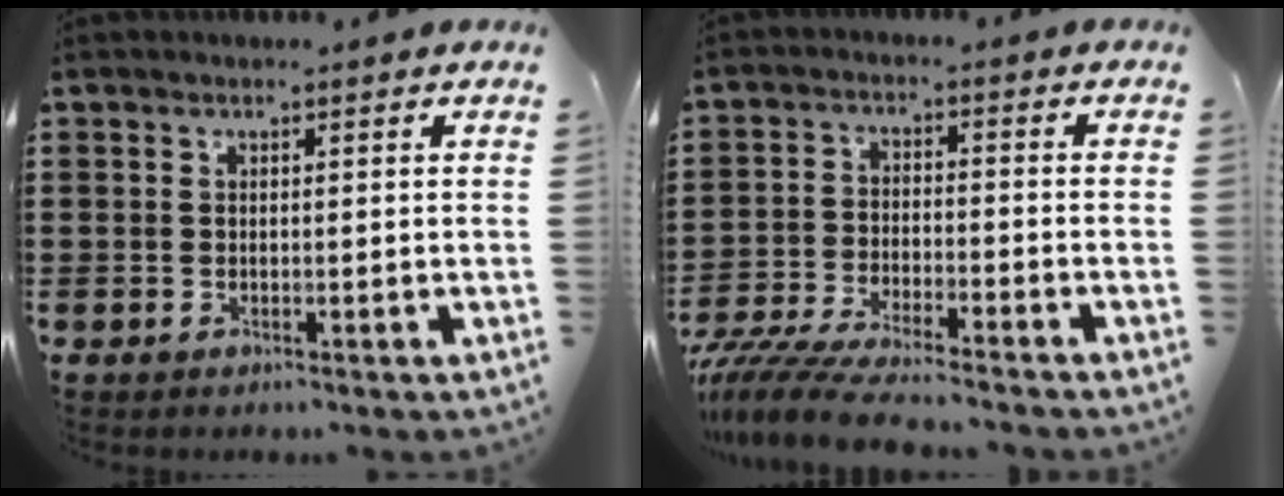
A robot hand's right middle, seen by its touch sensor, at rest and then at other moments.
{"total": 6.6, "force": [-6.3, 0.1, 1.9], "torque": [-0.052, -0.009, -0.127]}